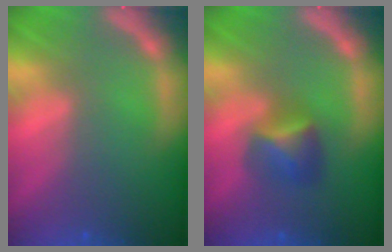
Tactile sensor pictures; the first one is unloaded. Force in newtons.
{"total": 2.9}